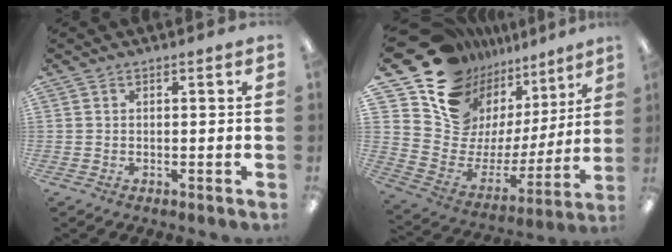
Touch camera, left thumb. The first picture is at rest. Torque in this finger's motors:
{"motor_torque": [0.51, 0.64, 0.90, -1.87, 0.03]}